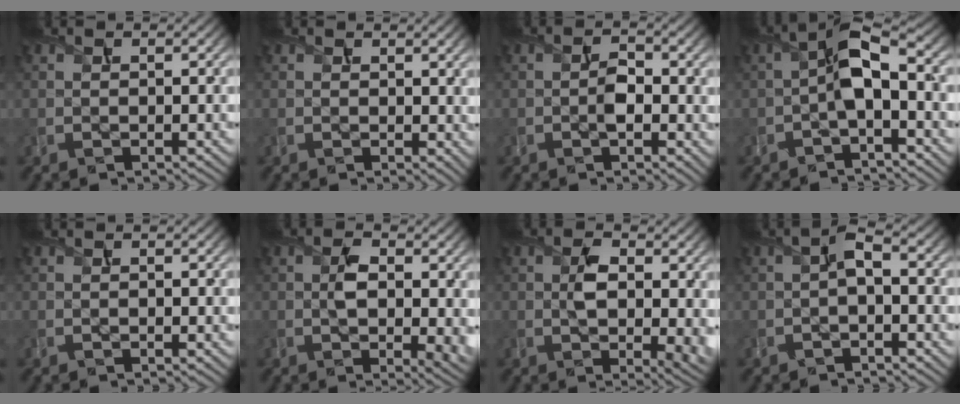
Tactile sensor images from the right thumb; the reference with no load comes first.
{"total": 1.5, "force": [0.8, 0.8, 1.1], "torque": [-0.015, -0.005, 0.015]}
{"total": 2.9, "force": [-0.6, 1.3, 2.5], "torque": [-0.040, 0.000, -0.012]}
{"total": 5.8, "force": [-1.2, 2.3, 5.2], "torque": [-0.099, 0.009, -0.030]}
{"total": 0.0}
{"total": 5.6, "force": [0.0, 2.7, 4.9], "torque": [-0.079, -0.007, 0.004]}
{"total": 6.2, "force": [0.2, 3.0, 5.4], "torque": [-0.088, -0.006, 0.008]}
{"total": 2.3, "force": [-0.6, 0.8, 2.0], "torque": [-0.044, 0.006, -0.017]}